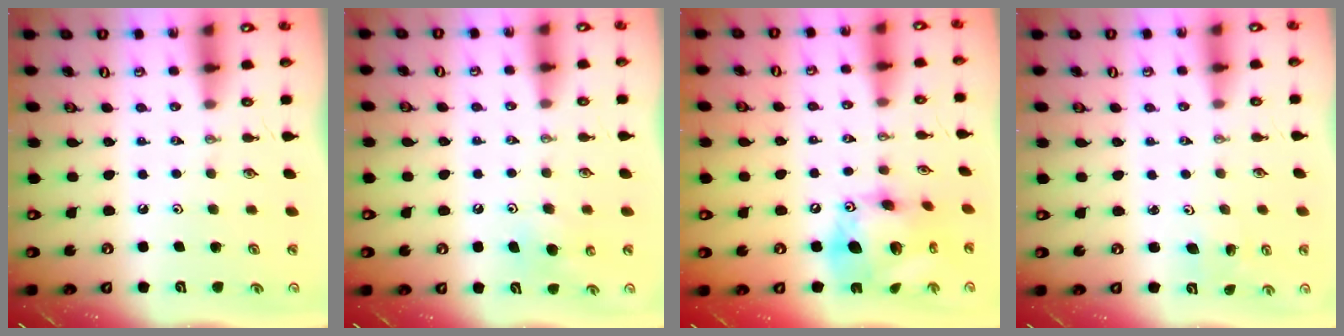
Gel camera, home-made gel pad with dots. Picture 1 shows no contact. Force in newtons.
{"total": 5.8, "press": 5.7, "slide": 1.0}
{"total": 18.2, "press": 18.2, "slide": 1.3}
{"total": 2.8, "press": 2.8, "slide": 0.3}